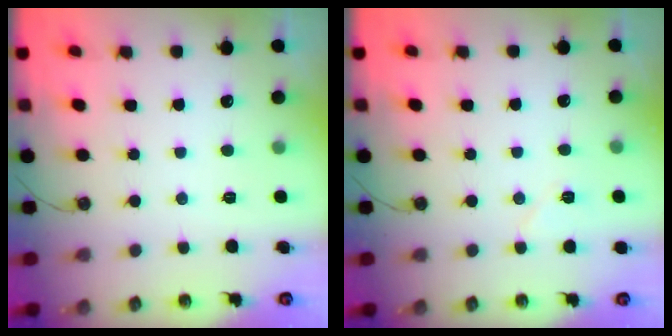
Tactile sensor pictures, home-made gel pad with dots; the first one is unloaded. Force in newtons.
{"total": 5.3, "press": 4.8, "slide": 2.1}